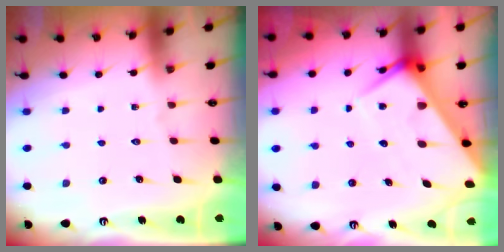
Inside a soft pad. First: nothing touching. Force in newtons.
{"total": 8.1, "press": 8.0, "slide": 0.5}